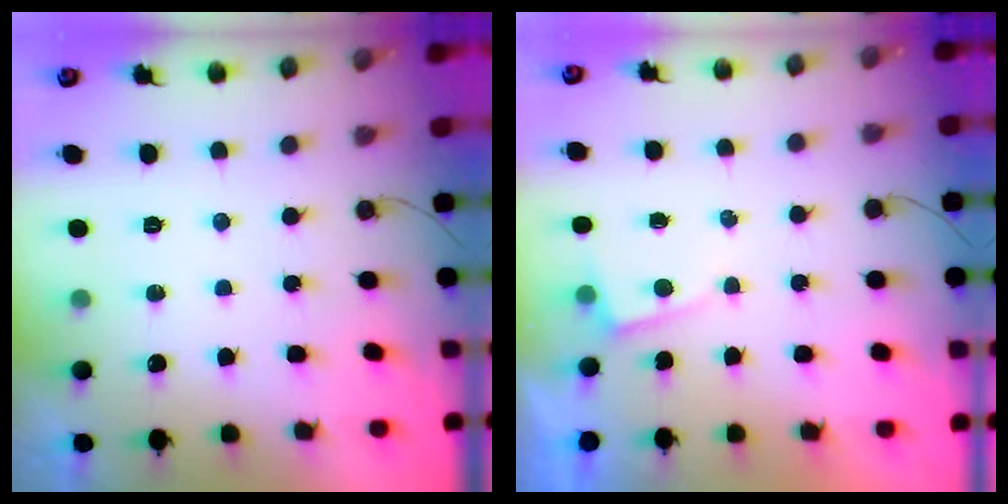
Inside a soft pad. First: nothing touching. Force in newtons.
{"total": 1.6, "press": 1.5, "slide": 0.2}